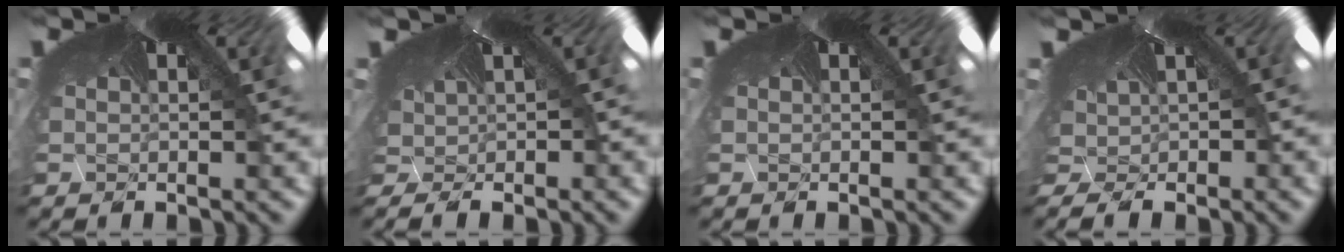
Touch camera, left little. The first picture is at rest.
{"total": 1.3, "force": [-0.6, 0.2, 1.1], "torque": [-0.042, -0.006, 0.006]}
{"total": 0.0}
{"total": 1.8, "force": [-1.2, 0.1, 1.4], "torque": [-0.045, -0.013, 0.003]}